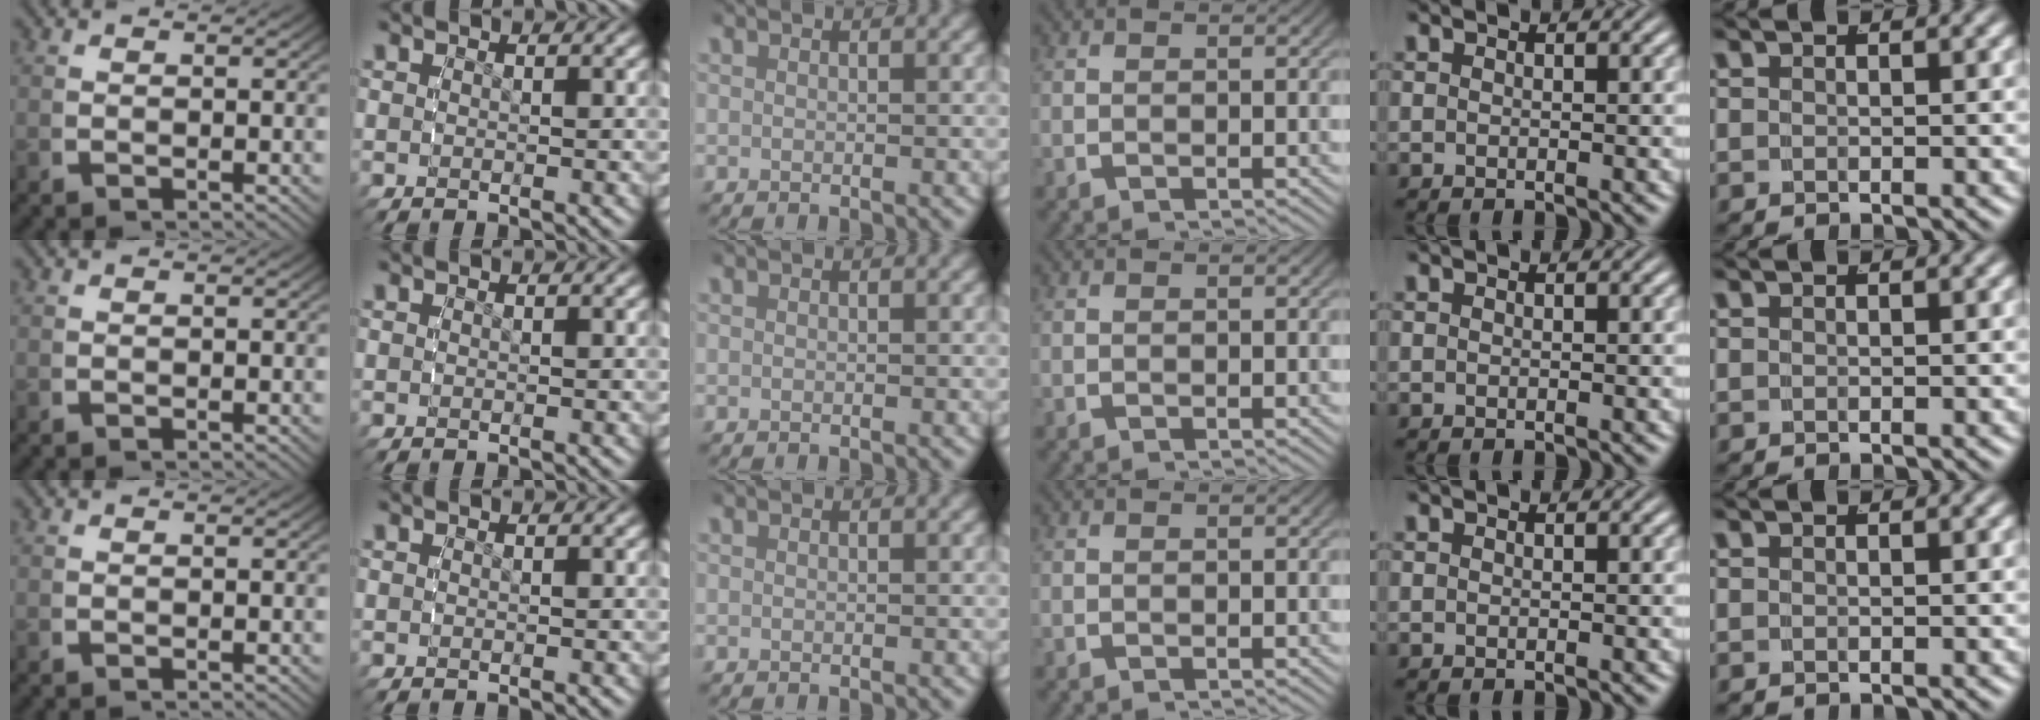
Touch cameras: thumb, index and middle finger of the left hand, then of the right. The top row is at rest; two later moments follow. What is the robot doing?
{"motion": "reach", "object": "jewelry box"}